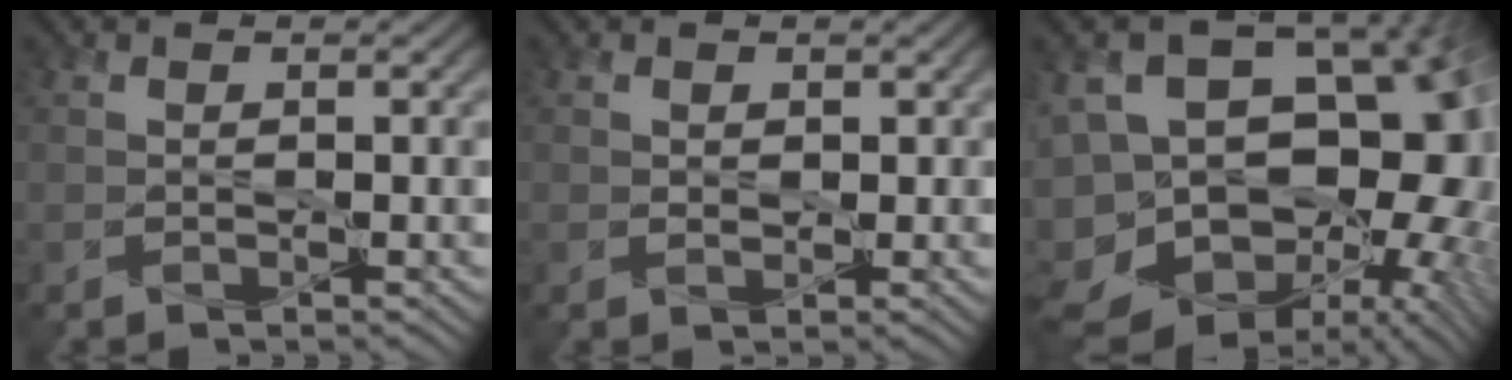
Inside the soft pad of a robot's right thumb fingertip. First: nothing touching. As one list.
[{"total": 1.2, "force": [0.3, 0.9, 0.7], "torque": [-0.023, -0.002, 0.002]}, {"total": 19.4, "force": [-6.0, 12.1, 13.9], "torque": [-0.220, 0.010, -0.075]}]